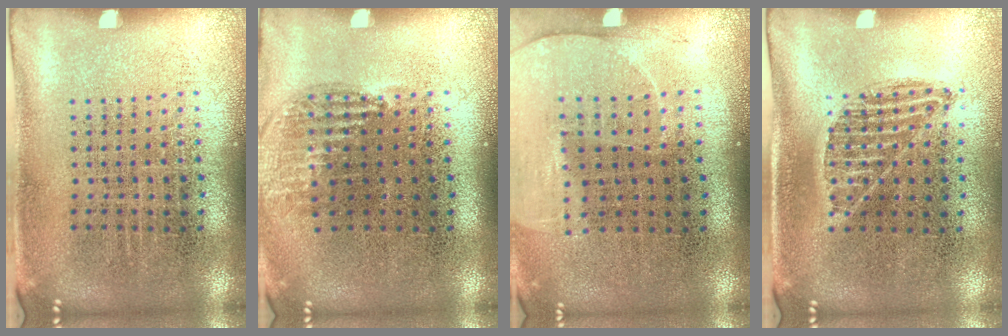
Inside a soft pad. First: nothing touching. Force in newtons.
{"total": 0.9, "press": 0.9, "slide": 0.2}
{"total": 1.3, "press": 1.3, "slide": 0.4}
{"total": 0.9, "press": 0.8, "slide": 0.5}